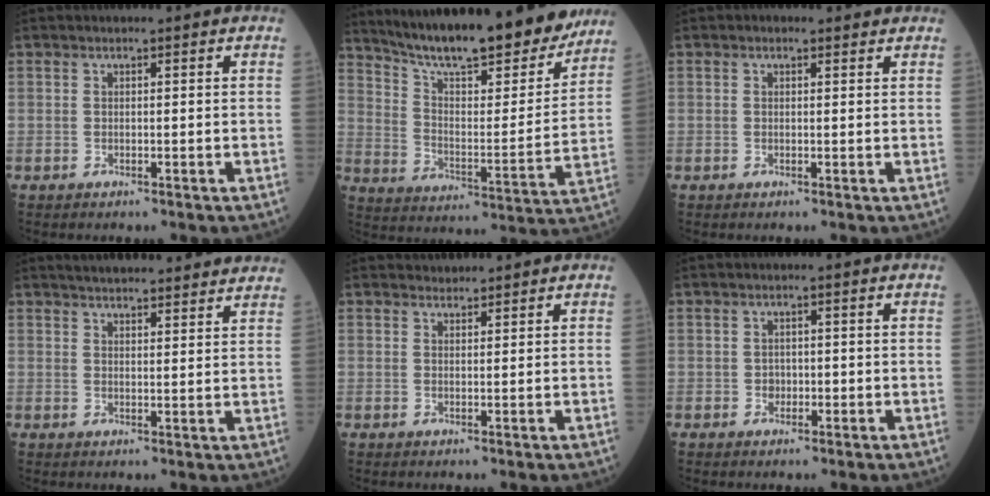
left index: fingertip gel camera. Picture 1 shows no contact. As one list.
[{"total": 23.4, "force": [20.4, 3.6, 11.0], "torque": [-0.176, -0.036, 0.289]}, {"total": 0.6, "force": [0.4, 0.5, 0.1], "torque": [-0.005, -0.003, -0.003]}, {"total": 14.9, "force": [13.8, 2.1, 5.3], "torque": [-0.065, 0.021, 0.169]}, {"total": 1.2, "force": [1.1, 0.2, -0.4], "torque": [0.000, 0.008, 0.023]}, {"total": 1.4, "force": [-0.9, 1.0, 0.3], "torque": [-0.004, -0.003, -0.014]}]